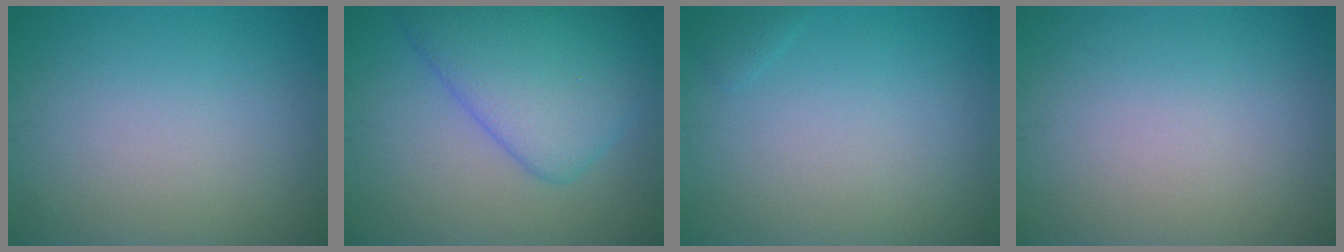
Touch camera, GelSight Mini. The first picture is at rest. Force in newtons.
{"total": 7.5, "press": 7.5, "slide": 0.3}
{"total": 0.5, "press": 0.5, "slide": 0.0}
{"total": 0.0}